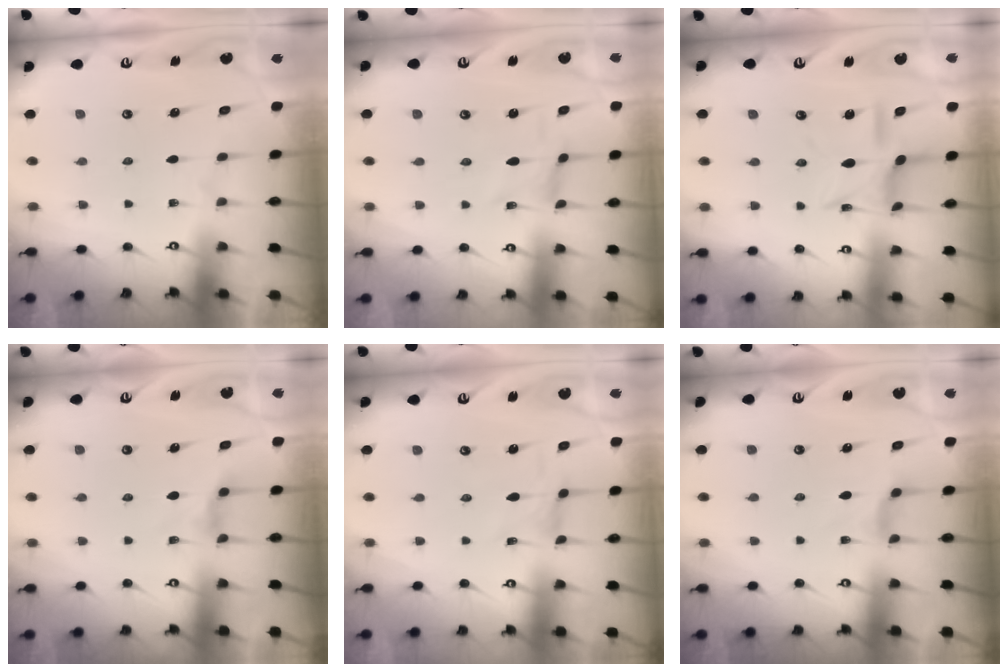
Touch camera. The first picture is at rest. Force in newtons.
{"total": 0.5, "press": 0.5, "slide": 0.0}
{"total": 10.3, "press": 10.2, "slide": 0.8}
{"total": 4.3, "press": 4.3, "slide": 0.7}
{"total": 0.0}
{"total": 3.5, "press": 3.5, "slide": 0.6}